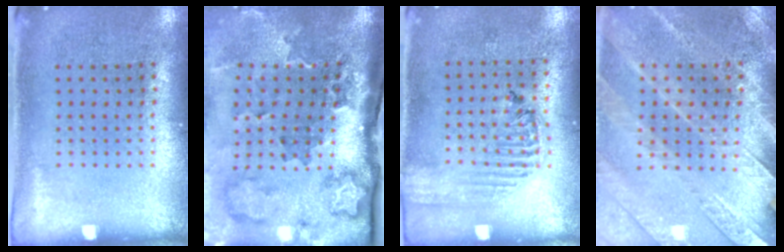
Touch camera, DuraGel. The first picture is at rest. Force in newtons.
{"total": 3.8, "press": 2.5, "slide": 2.8}
{"total": 1.6, "press": 1.6, "slide": 0.4}
{"total": 2.8, "press": 2.7, "slide": 0.6}